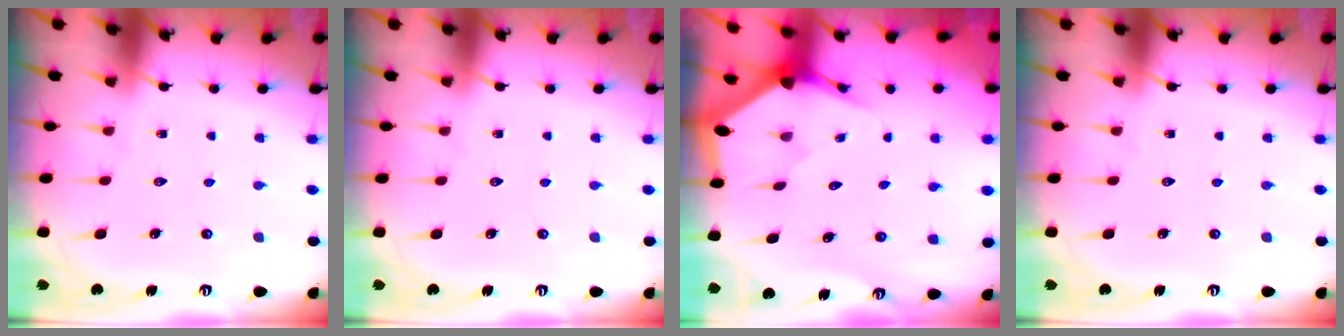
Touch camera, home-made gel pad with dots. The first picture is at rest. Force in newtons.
{"total": 0.0}
{"total": 2.9, "press": 2.9, "slide": 0.1}
{"total": 0.0}